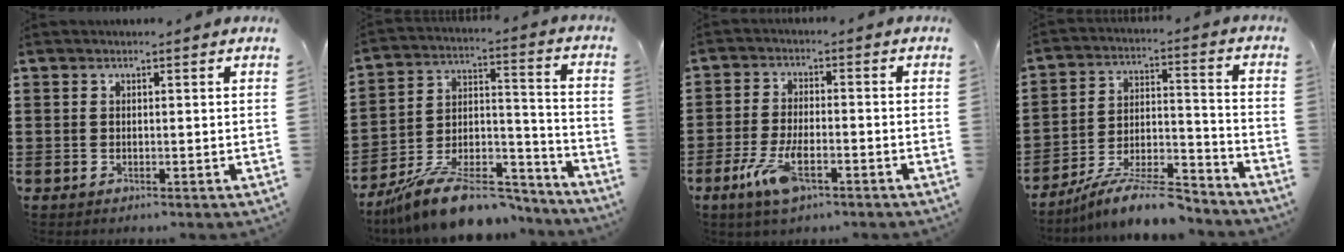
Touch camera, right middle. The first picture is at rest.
{"total": 13.2, "force": [-11.0, 3.7, 6.4], "torque": [-0.105, 0.045, -0.200]}
{"total": 7.6, "force": [-3.5, 2.8, 6.2], "torque": [-0.138, -0.012, -0.065]}
{"total": 10.6, "force": [-9.3, 1.5, 4.9], "torque": [-0.083, 0.024, -0.179]}